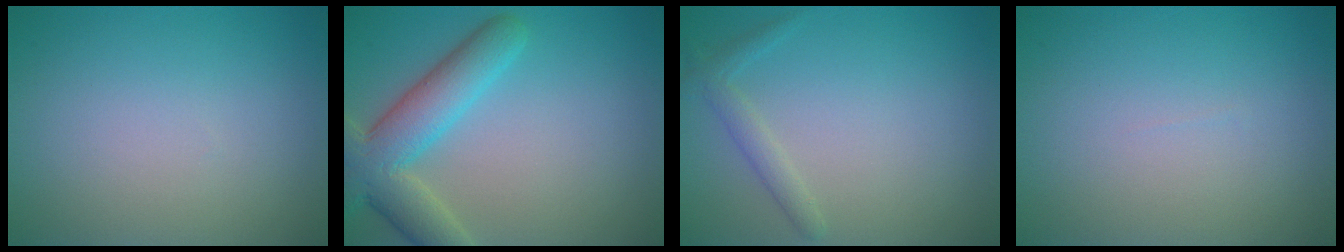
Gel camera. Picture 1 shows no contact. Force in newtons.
{"total": 6.6, "press": 6.5, "slide": 0.4}
{"total": 1.5, "press": 1.5, "slide": 0.1}
{"total": 0.0}